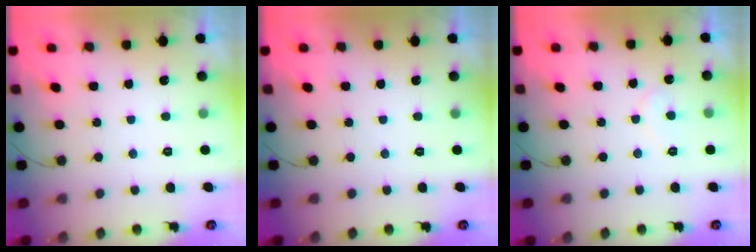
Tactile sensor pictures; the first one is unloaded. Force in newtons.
{"total": 0.0}
{"total": 5.5, "press": 5.5, "slide": 0.3}